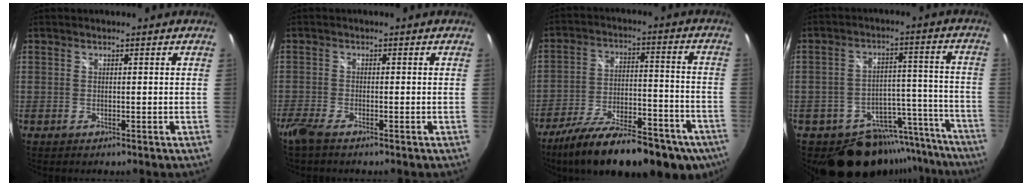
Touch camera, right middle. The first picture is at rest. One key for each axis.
{"total": 3.5, "fx": -2.8, "fy": 0.4, "fz": 2.1, "tx": -0.057, "ty": -0.011, "tz": -0.059}
{"total": 25.9, "fx": -18.8, "fy": 9.2, "fz": 15.3, "tx": -0.259, "ty": -0.040, "tz": -0.267}
{"total": 16.5, "fx": -13.6, "fy": 8.6, "fz": 3.6, "tx": -0.060, "ty": 0.055, "tz": -0.168}